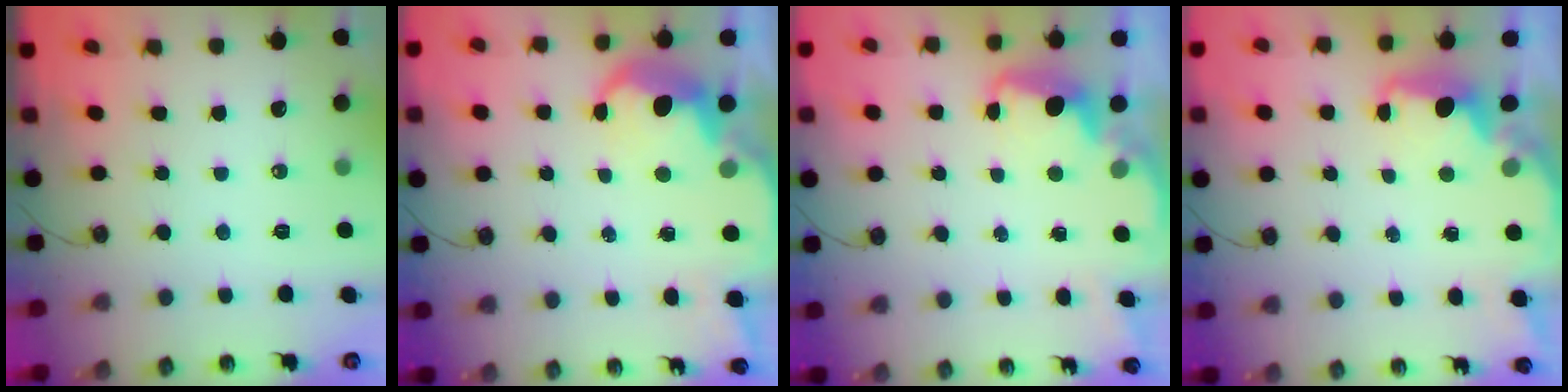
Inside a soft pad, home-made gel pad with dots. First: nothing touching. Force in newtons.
{"total": 7.3, "press": 7.3, "slide": 0.6}
{"total": 2.1, "press": 2.0, "slide": 0.6}
{"total": 2.0, "press": 1.9, "slide": 0.8}